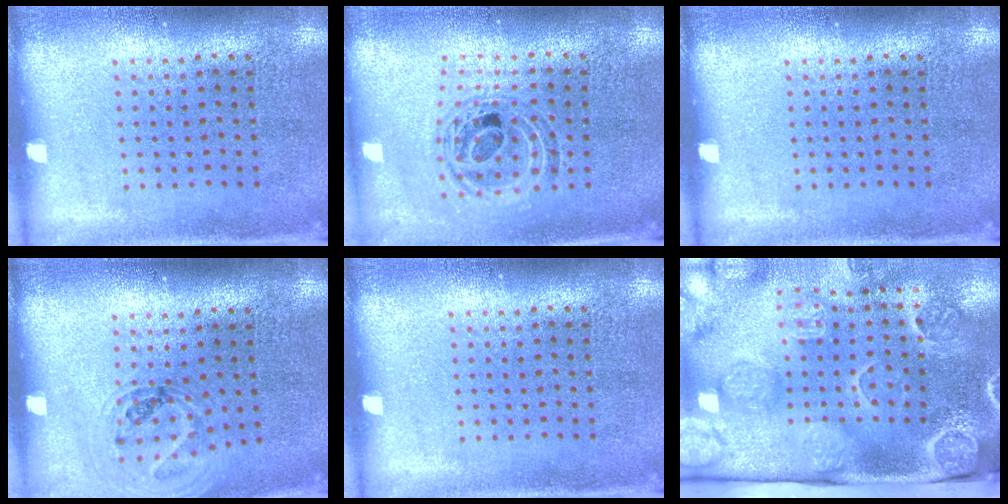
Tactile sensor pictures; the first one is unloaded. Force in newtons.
{"total": 0.9, "press": 0.9, "slide": 0.2}
{"total": 0.0}
{"total": 0.9, "press": 0.9, "slide": 0.0}
{"total": 0.0}
{"total": 4.7, "press": 3.6, "slide": 3.1}